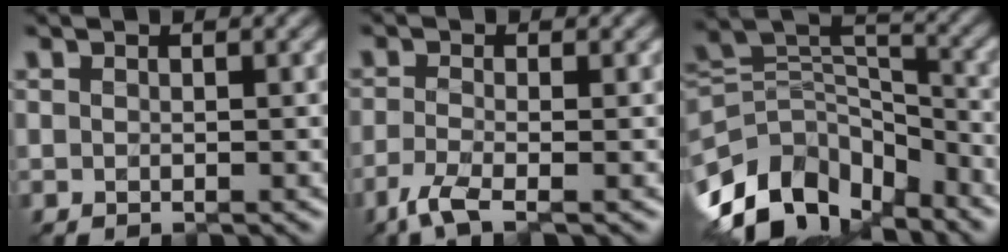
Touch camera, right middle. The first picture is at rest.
{"total": 3.1, "force": [-1.9, 0.7, 2.3], "torque": [-0.052, -0.011, -0.051]}
{"total": 11.8, "force": [-7.1, 6.8, 6.5], "torque": [-0.137, 0.015, -0.134]}